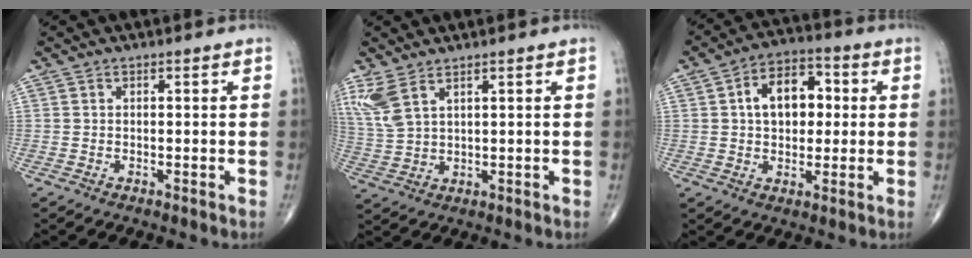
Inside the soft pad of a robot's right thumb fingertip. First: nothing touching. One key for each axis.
{"total": 6.2, "fx": 4.0, "fy": 2.2, "fz": 4.3, "tx": -0.110, "ty": -0.010, "tz": 0.093}
{"total": 11.0, "fx": 1.8, "fy": 7.1, "fz": 8.1, "tx": -0.101, "ty": 0.018, "tz": 0.023}